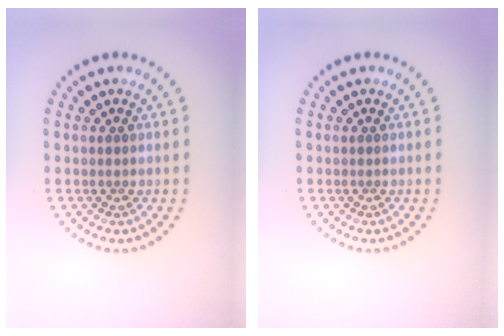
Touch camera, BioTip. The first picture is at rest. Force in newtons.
{"total": 0.0}